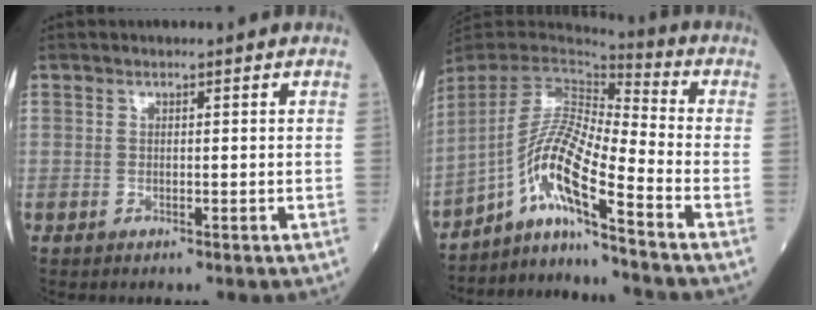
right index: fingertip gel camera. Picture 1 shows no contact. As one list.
[{"total": 11.5, "force": [-7.6, -0.7, 8.7], "torque": [-0.169, 0.005, -0.143]}]